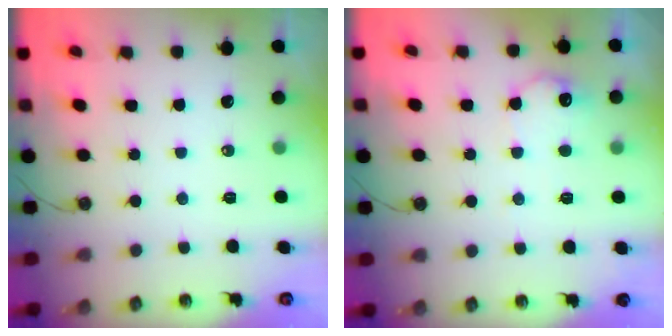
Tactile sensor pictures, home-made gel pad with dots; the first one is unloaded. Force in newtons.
{"total": 9.4, "press": 9.4, "slide": 0.6}